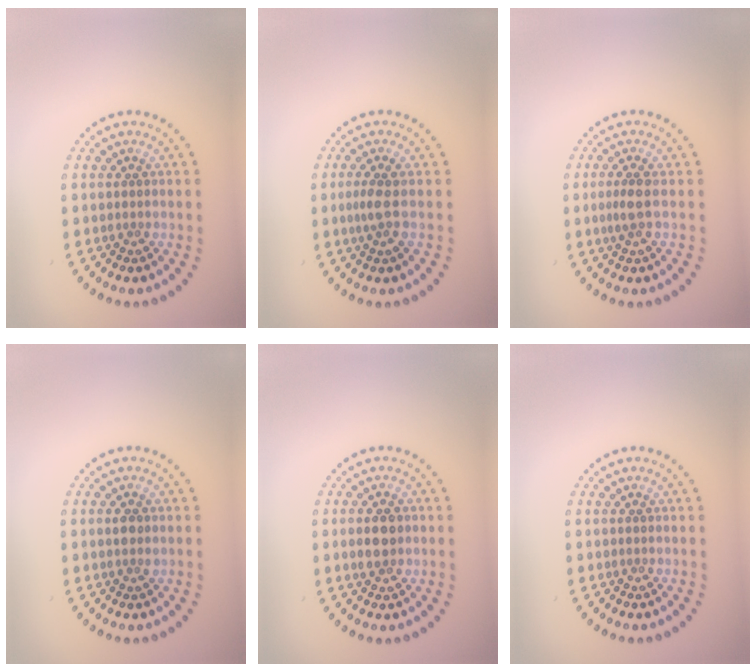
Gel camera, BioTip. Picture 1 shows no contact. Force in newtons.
{"total": 1.9, "press": 1.4, "slide": 1.3}
{"total": 1.8, "press": 1.5, "slide": 1.1}
{"total": 1.1, "press": 1.0, "slide": 0.4}
{"total": 2.8, "press": 2.8, "slide": 0.1}
{"total": 0.0}